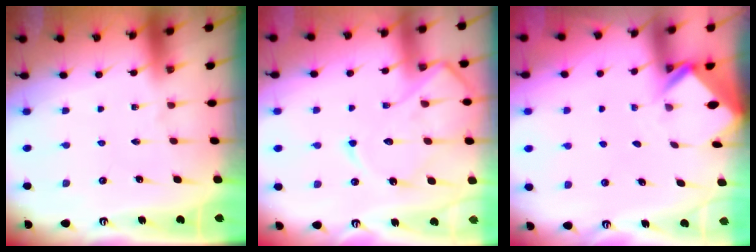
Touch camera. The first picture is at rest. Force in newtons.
{"total": 12.8, "press": 12.8, "slide": 1.2}
{"total": 2.6, "press": 2.6, "slide": 0.2}